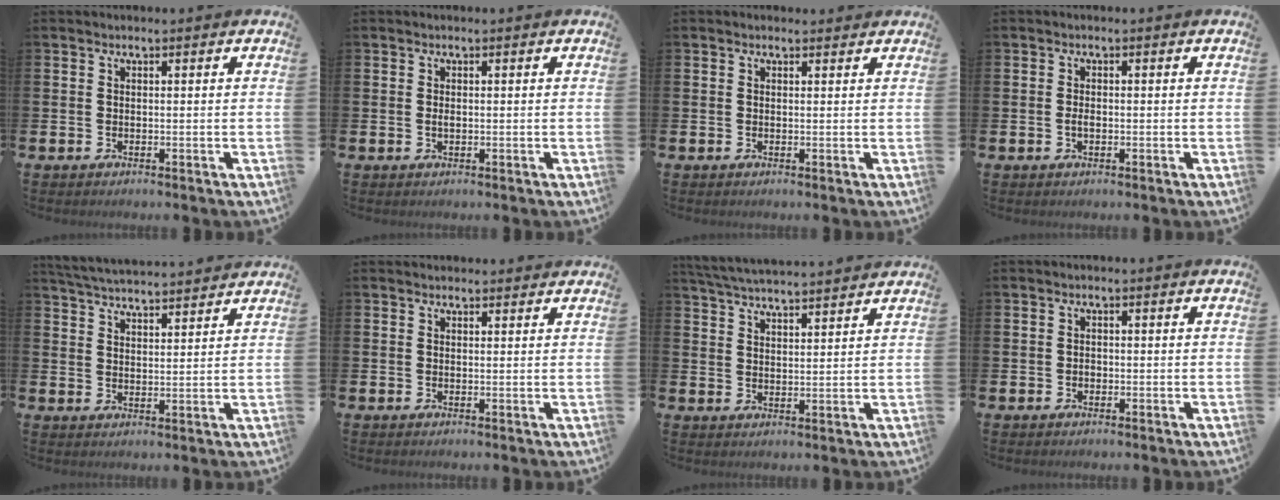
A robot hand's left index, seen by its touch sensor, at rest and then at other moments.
{"total": 0.7, "force": [0.0, 0.3, 0.6], "torque": [-0.008, 0.000, -0.002]}
{"total": 0.5, "force": [0.3, 0.3, 0.3], "torque": [0.004, 0.001, 0.003]}
{"total": 1.2, "force": [-0.3, 0.7, 1.0], "torque": [-0.013, 0.001, -0.007]}
{"total": 4.7, "force": [4.7, 0.0, 0.3], "torque": [-0.024, -0.027, 0.085]}
{"total": 1.2, "force": [1.1, 0.4, 0.1], "torque": [0.009, 0.001, 0.018]}
{"total": 4.8, "force": [4.8, -0.1, 0.6], "torque": [-0.029, -0.026, 0.086]}
{"total": 0.7, "force": [-0.3, 0.6, 0.3], "torque": [-0.001, 0.001, -0.008]}